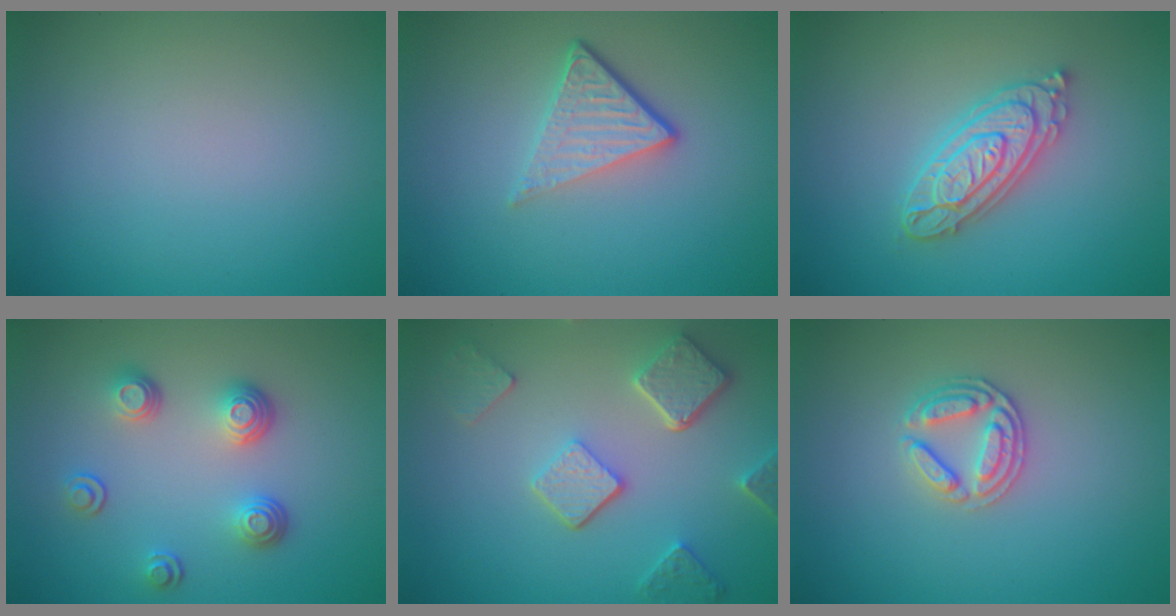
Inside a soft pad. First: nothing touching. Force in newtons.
{"total": 4.1, "press": 2.8, "slide": 3.1}
{"total": 4.3, "press": 4.2, "slide": 0.8}
{"total": 3.5, "press": 2.8, "slide": 2.2}
{"total": 5.1, "press": 3.9, "slide": 3.3}
{"total": 2.6, "press": 2.5, "slide": 0.6}